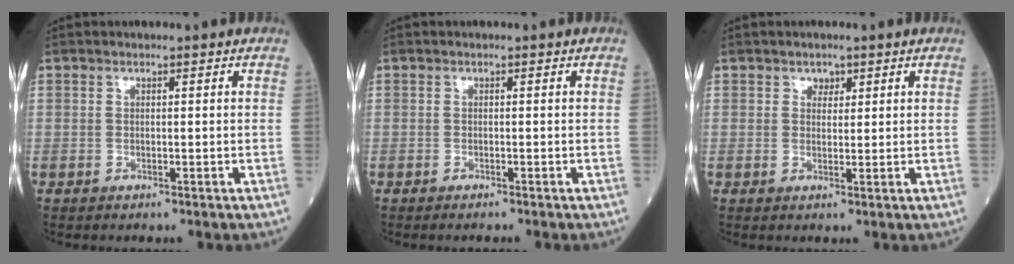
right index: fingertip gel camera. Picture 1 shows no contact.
{"total": 0.7, "force": [-0.4, 0.0, 0.6], "torque": [-0.007, 0.003, -0.006]}
{"total": 1.5, "force": [0.9, 1.1, 0.5], "torque": [-0.001, -0.002, 0.012]}